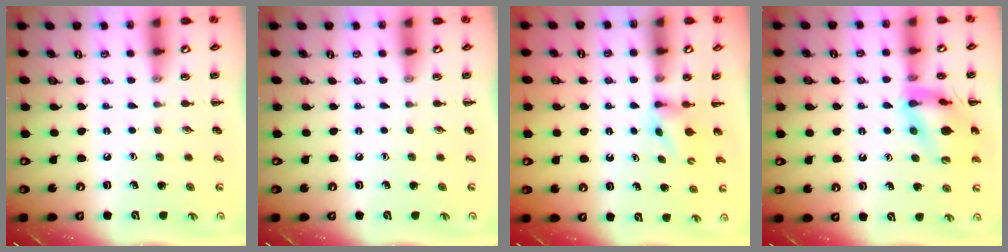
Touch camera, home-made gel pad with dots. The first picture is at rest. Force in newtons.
{"total": 0.0}
{"total": 3.6, "press": 3.3, "slide": 1.3}
{"total": 14.5, "press": 14.4, "slide": 1.7}